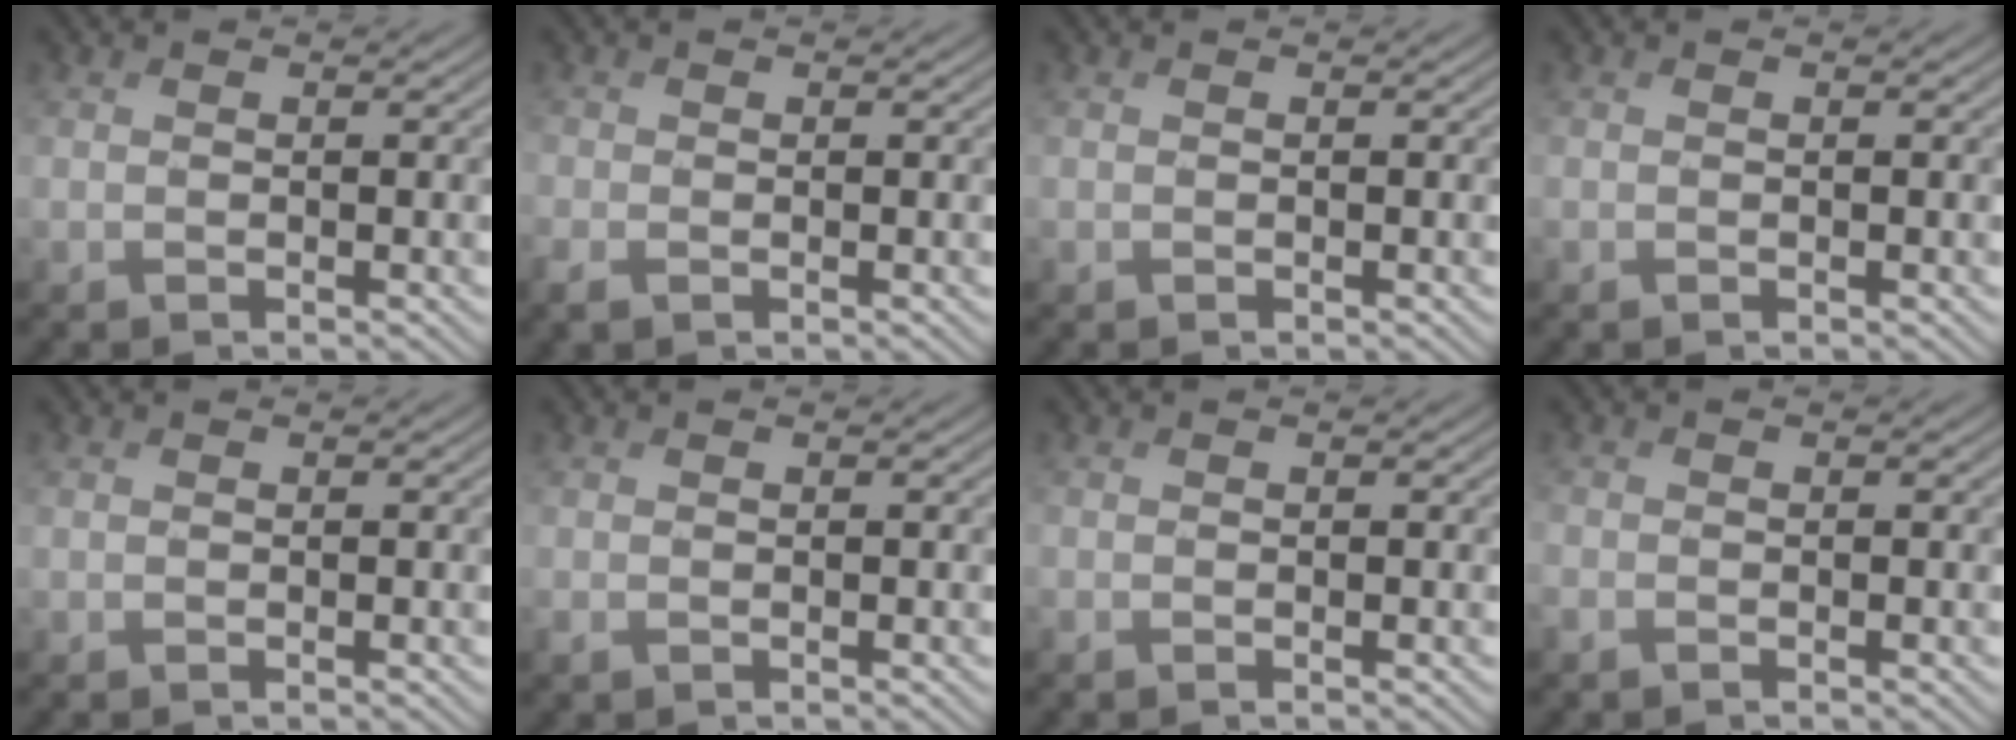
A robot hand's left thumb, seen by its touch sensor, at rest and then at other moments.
{"total": 2.0, "force": [-1.0, 1.2, 1.1], "torque": [-0.036, -0.009, -0.027]}
{"total": 0.0}
{"total": 0.0}
{"total": 0.0}
{"total": 0.9, "force": [-0.4, 0.5, 0.6], "torque": [-0.020, -0.007, -0.008]}
{"total": 0.6, "force": [-0.4, 0.3, 0.4], "torque": [-0.014, -0.004, -0.007]}
{"total": 1.4, "force": [-1.0, 0.8, 0.7], "torque": [-0.023, -0.005, -0.027]}